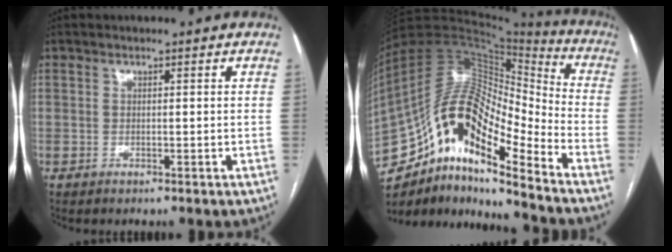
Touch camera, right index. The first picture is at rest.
{"total": 21.2, "force": [-12.9, 5.9, 15.8], "torque": [-0.300, 0.036, -0.220]}